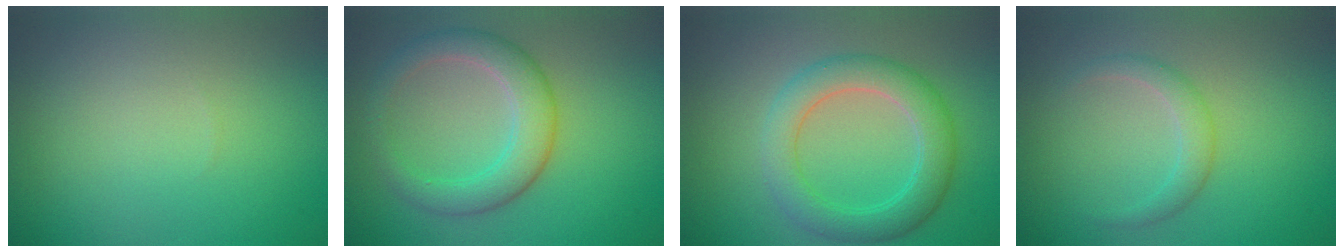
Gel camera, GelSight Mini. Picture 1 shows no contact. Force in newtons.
{"total": 4.3, "press": 4.3, "slide": 0.1}
{"total": 4.8, "press": 4.8, "slide": 0.1}
{"total": 1.7, "press": 1.7, "slide": 0.0}